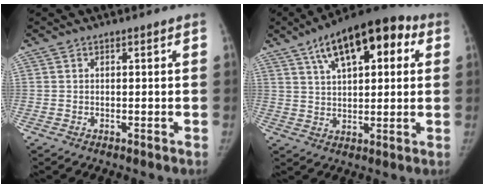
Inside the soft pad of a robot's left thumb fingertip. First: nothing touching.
{"total": 16.7, "force": [7.1, 7.8, 13.0], "torque": [-0.165, 0.010, 0.107]}